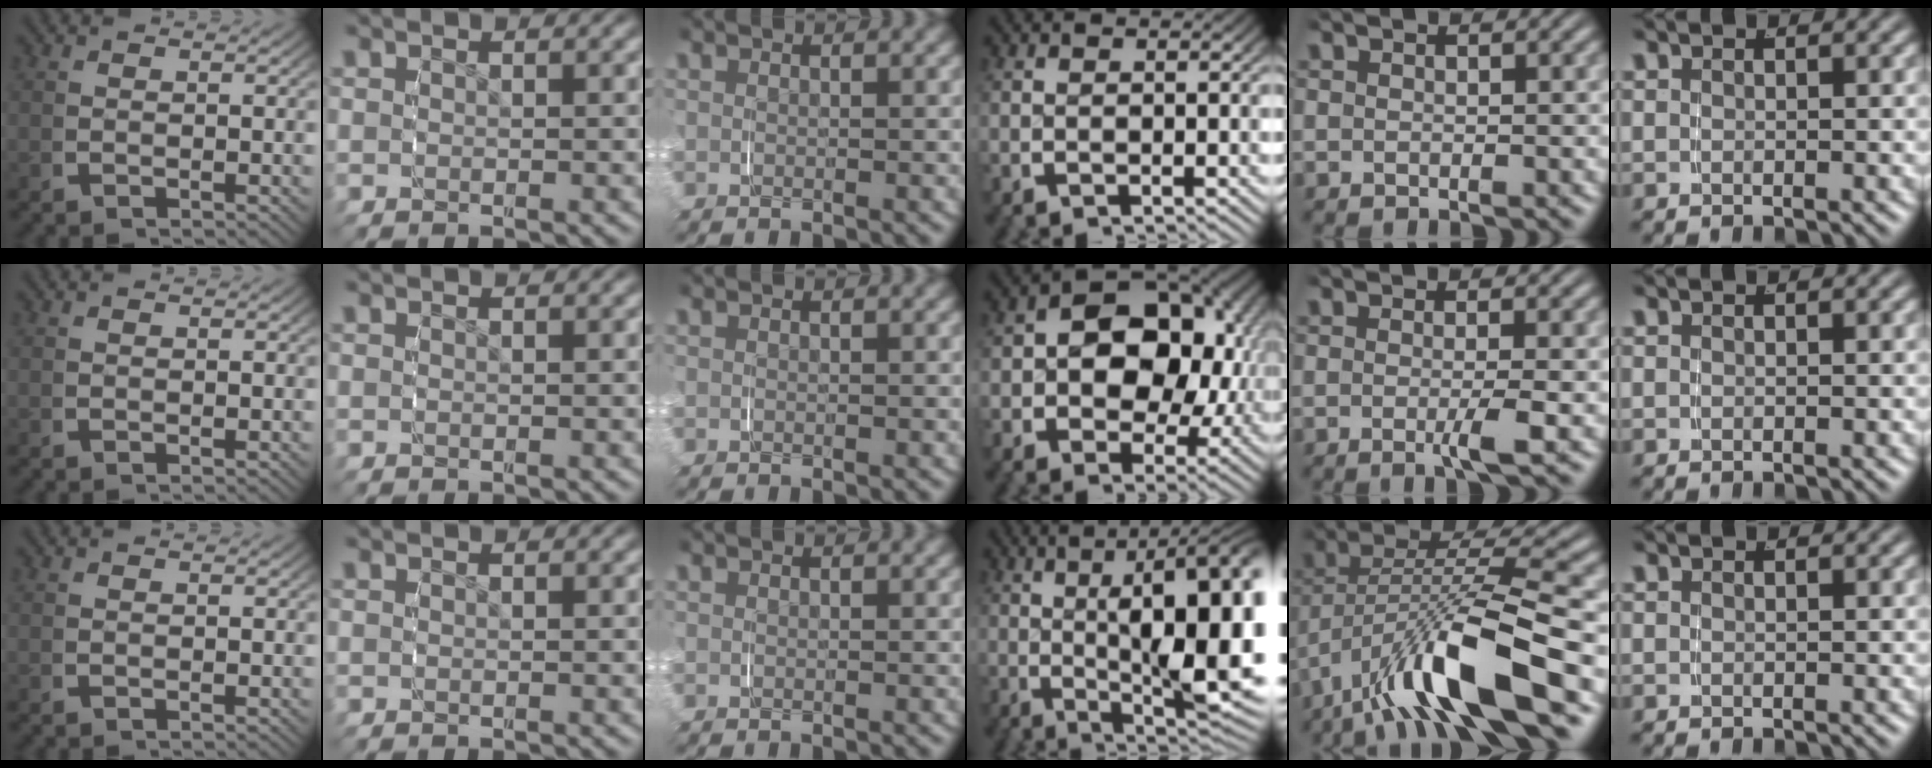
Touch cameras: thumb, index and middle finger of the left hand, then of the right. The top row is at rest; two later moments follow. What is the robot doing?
{"motion": "grasp_and_lifting", "object": "glasses case"}